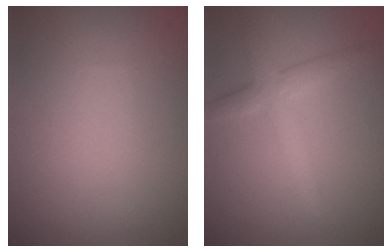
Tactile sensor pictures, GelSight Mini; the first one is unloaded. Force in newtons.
{"total": 2.9, "press": 2.9, "slide": 0.1}